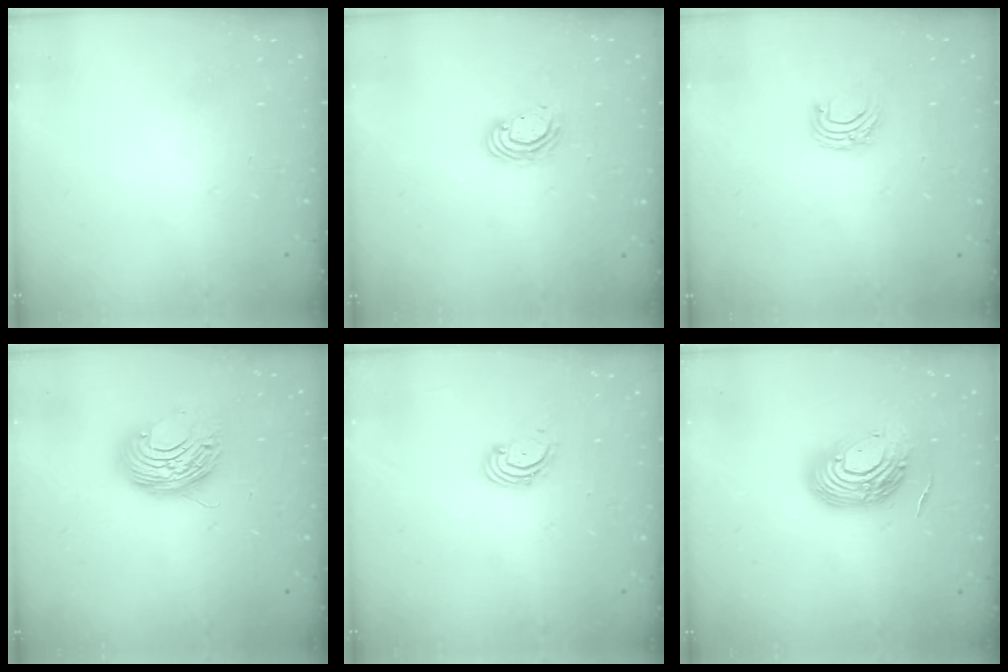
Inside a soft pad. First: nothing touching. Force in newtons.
{"total": 5.1, "press": 5.1, "slide": 0.3}
{"total": 5.6, "press": 5.6, "slide": 0.6}
{"total": 10.0, "press": 10.0, "slide": 0.9}
{"total": 1.8, "press": 1.7, "slide": 0.6}
{"total": 15.3, "press": 15.3, "slide": 0.9}